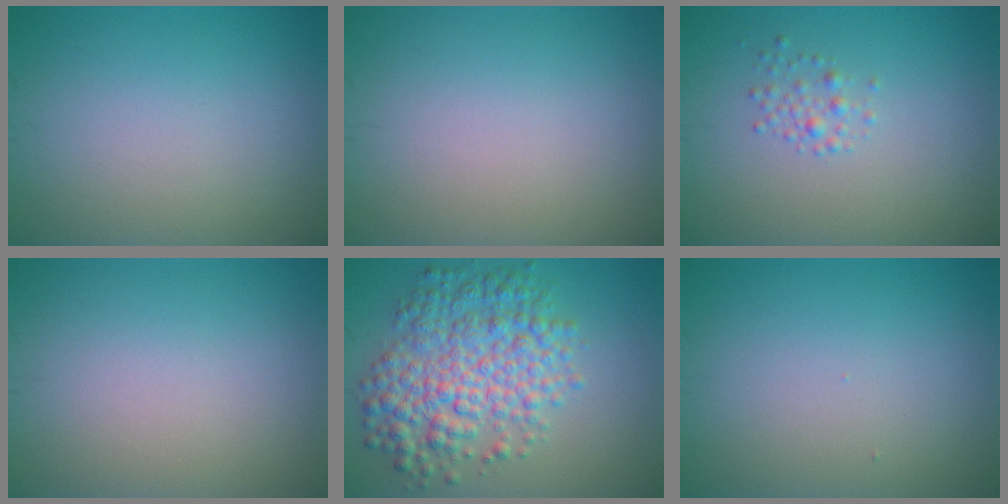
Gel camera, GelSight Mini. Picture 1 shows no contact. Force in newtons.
{"total": 0.0}
{"total": 1.3, "press": 1.3, "slide": 0.0}
{"total": 0.0}
{"total": 7.4, "press": 7.4, "slide": 0.2}
{"total": 0.0}